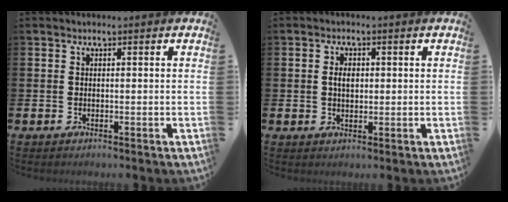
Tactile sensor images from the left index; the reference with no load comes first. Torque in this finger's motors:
{"motor_torque": [0.54, 0.01, 0.06, 0.03]}